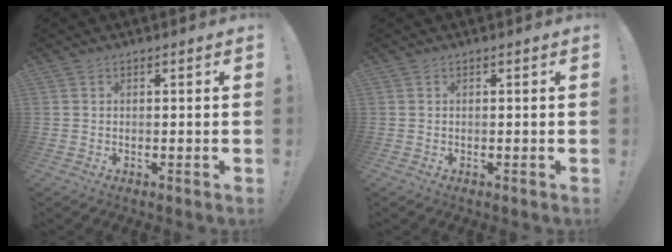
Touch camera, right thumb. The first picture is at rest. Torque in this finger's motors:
{"motor_torque": [0.03, -0.05, -0.01, 0.02, 0.00]}